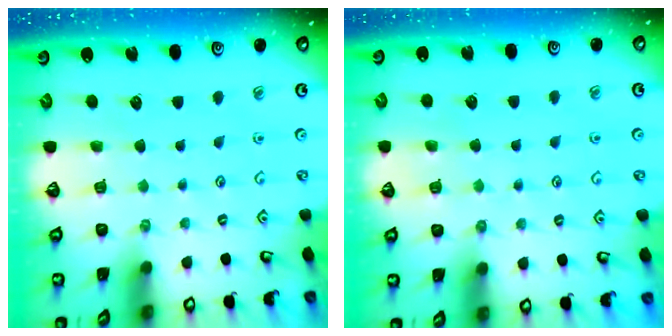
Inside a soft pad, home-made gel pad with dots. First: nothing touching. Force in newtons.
{"total": 4.7, "press": 4.6, "slide": 0.4}